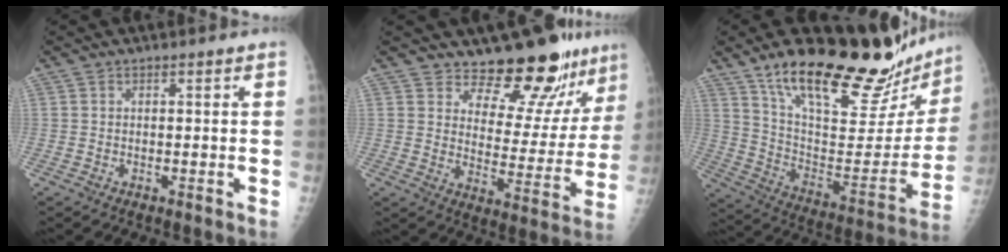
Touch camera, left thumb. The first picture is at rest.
{"total": 15.0, "force": [13.0, 5.3, 5.3], "torque": [-0.020, -0.112, 0.175]}
{"total": 30.7, "force": [24.2, 9.2, 16.5], "torque": [-0.218, -0.107, 0.362]}